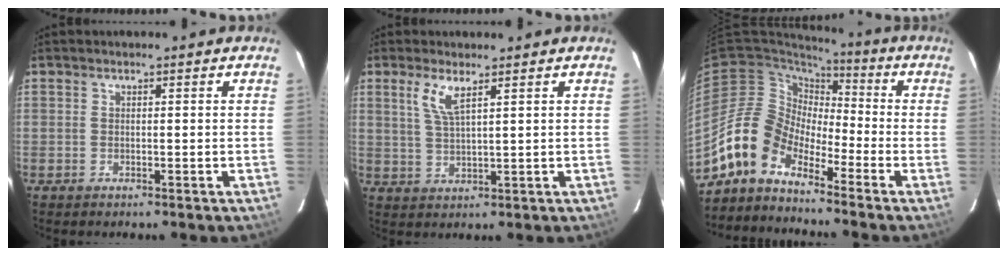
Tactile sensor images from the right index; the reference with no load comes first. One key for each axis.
{"total": 4.4, "fx": 2.5, "fy": 0.8, "fz": 3.6, "tx": -0.075, "ty": -0.002, "tz": 0.051}
{"total": 9.7, "fx": -7.7, "fy": 5.1, "fz": 3.1, "tx": -0.057, "ty": 0.027, "tz": -0.164}